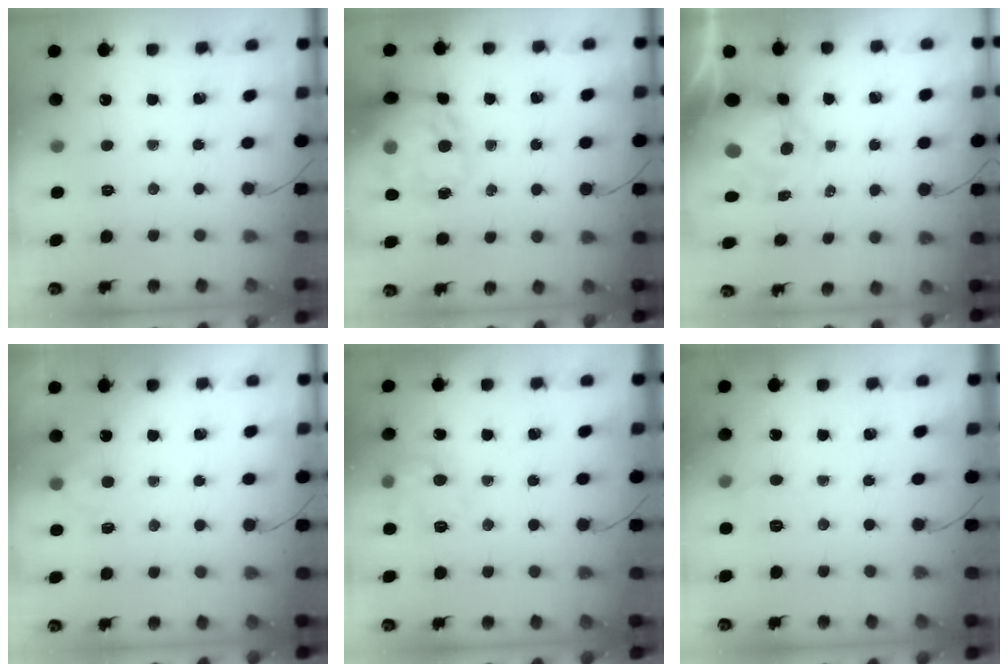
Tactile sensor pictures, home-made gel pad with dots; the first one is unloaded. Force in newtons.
{"total": 18.8, "press": 18.4, "slide": 3.7}
{"total": 9.4, "press": 9.0, "slide": 2.5}
{"total": 2.7, "press": 2.3, "slide": 1.4}
{"total": 8.9, "press": 8.9, "slide": 0.4}
{"total": 6.1, "press": 6.0, "slide": 1.5}